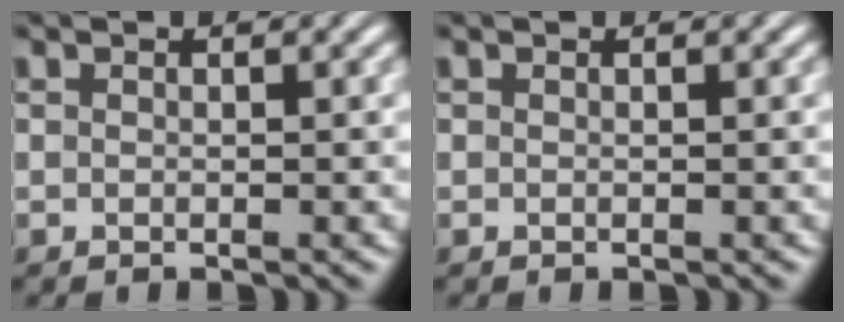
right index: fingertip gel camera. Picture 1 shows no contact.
{"total": 0.0}